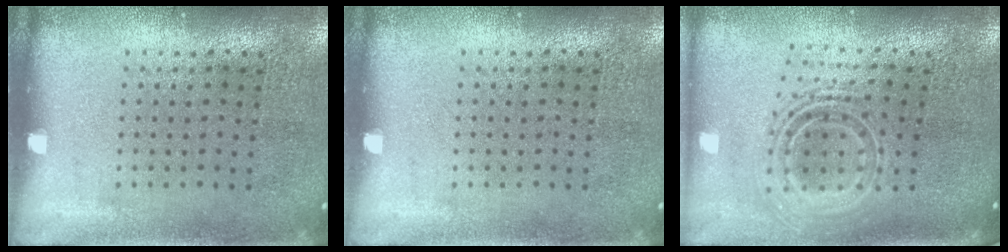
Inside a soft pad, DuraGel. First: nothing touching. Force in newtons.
{"total": 0.0}
{"total": 2.3, "press": 1.7, "slide": 1.6}